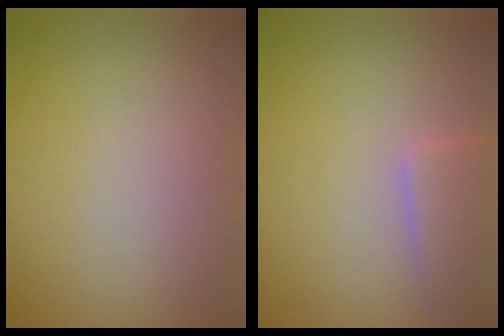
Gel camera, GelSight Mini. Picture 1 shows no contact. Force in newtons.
{"total": 2.9, "press": 2.9, "slide": 0.3}